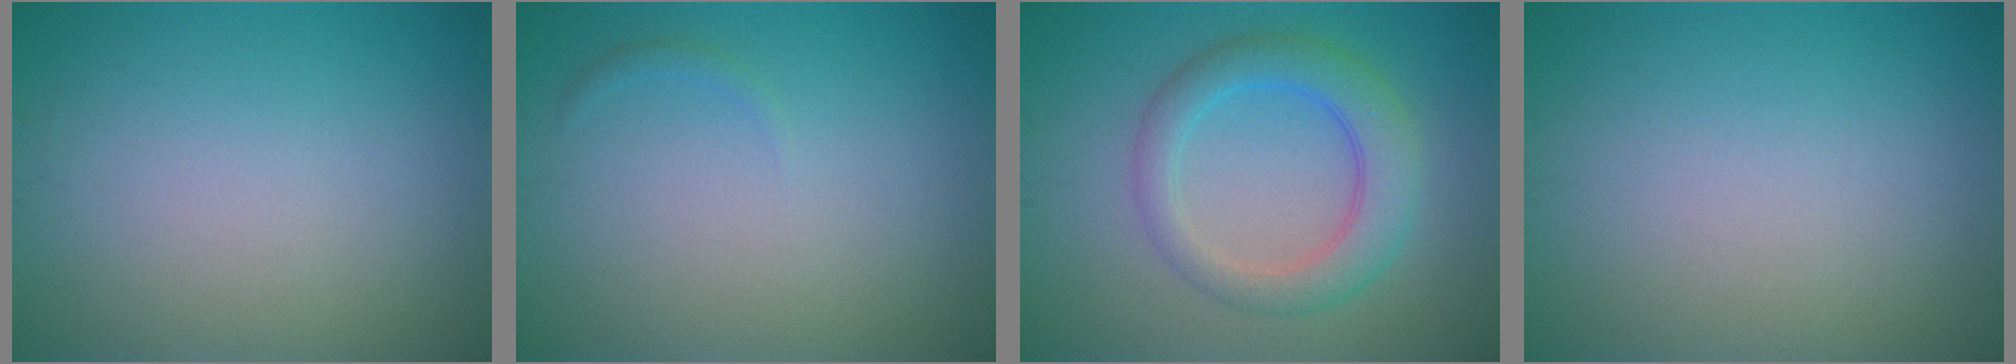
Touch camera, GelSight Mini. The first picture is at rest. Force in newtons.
{"total": 0.6, "press": 0.6, "slide": 0.0}
{"total": 4.8, "press": 4.8, "slide": 0.1}
{"total": 0.0}